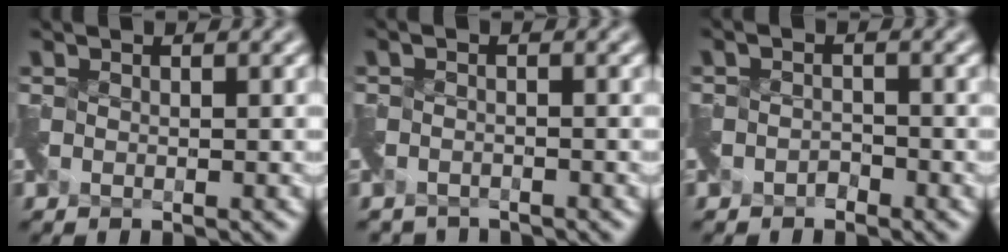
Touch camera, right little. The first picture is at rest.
{"total": 2.3, "force": [-2.2, 0.6, -0.4], "torque": [0.010, -0.019, -0.046]}
{"total": 1.3, "force": [-1.2, 0.4, -0.3], "torque": [0.006, -0.004, -0.023]}